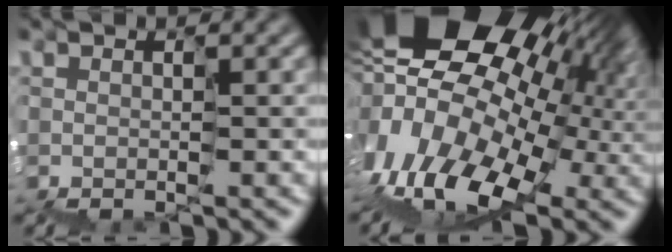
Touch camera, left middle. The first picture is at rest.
{"total": 16.0, "force": [1.4, 10.4, 12.1], "torque": [-0.187, 0.000, 0.035]}